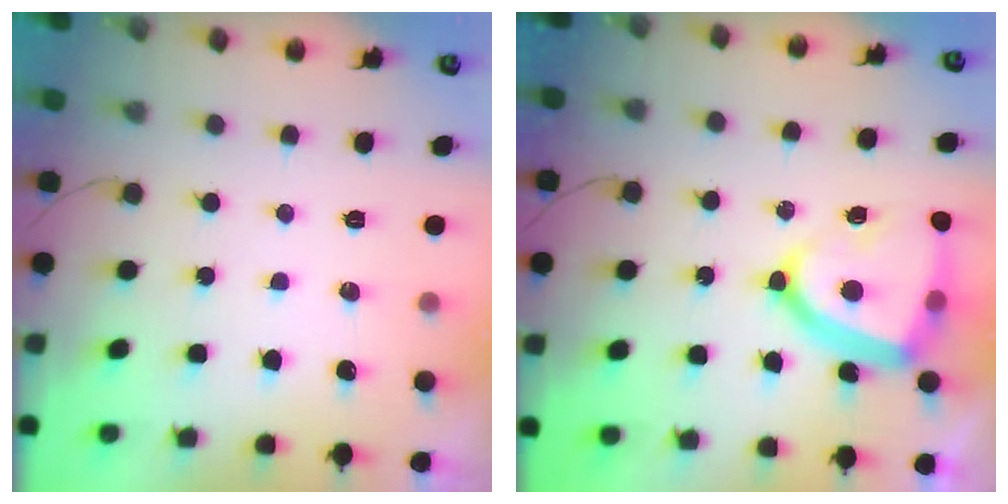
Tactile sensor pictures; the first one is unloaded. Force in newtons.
{"total": 16.9, "press": 16.8, "slide": 1.5}